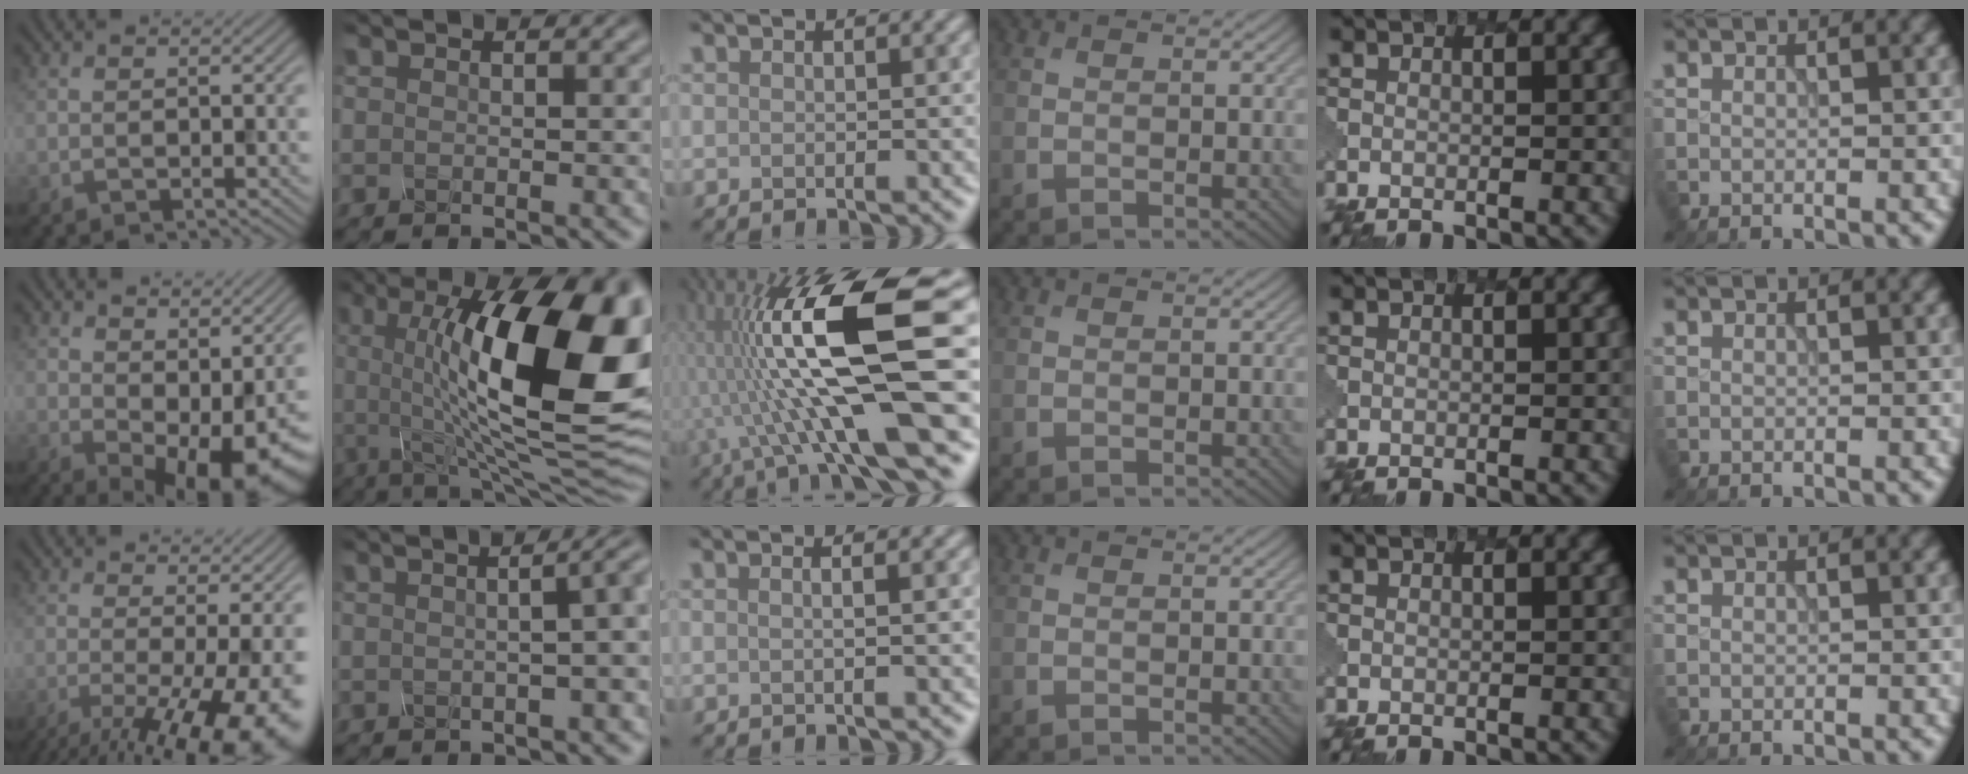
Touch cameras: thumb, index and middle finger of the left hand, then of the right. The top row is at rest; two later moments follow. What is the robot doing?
{"motion": "pour", "object": "mug"}